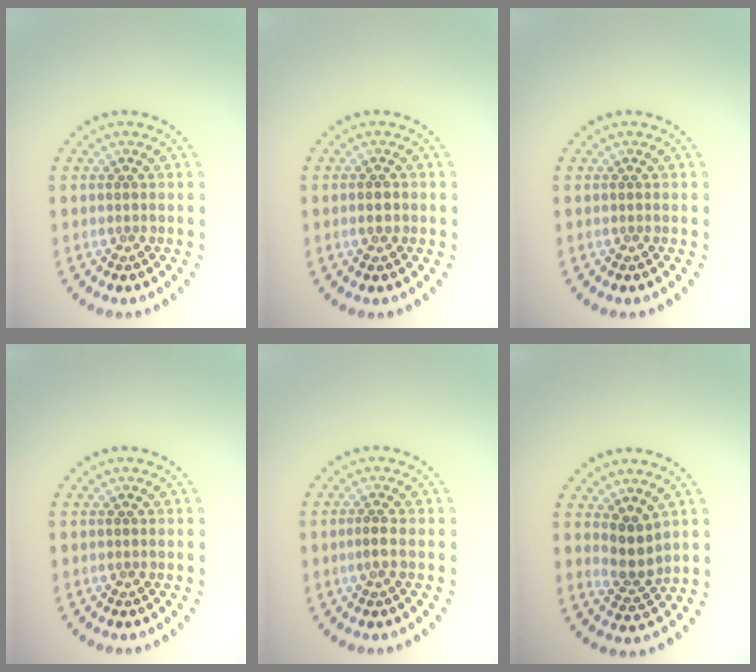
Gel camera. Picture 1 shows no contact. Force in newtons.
{"total": 1.2, "press": 1.1, "slide": 0.2}
{"total": 0.0}
{"total": 0.0}
{"total": 1.0, "press": 0.8, "slide": 0.5}
{"total": 2.7, "press": 2.2, "slide": 1.6}